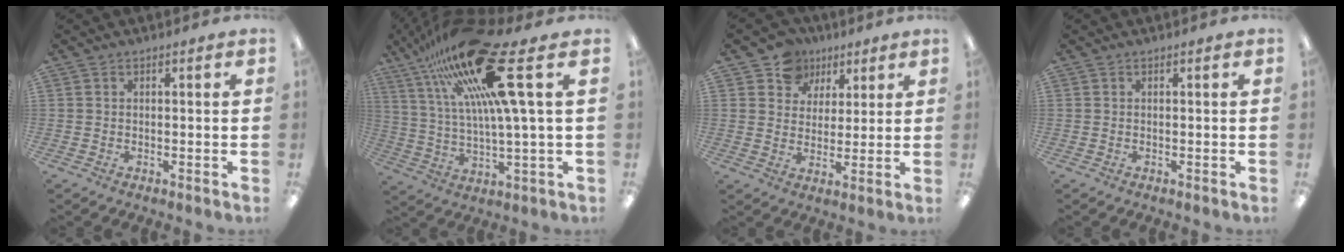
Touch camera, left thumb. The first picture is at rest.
{"total": 24.0, "force": [12.3, 5.1, 20.0], "torque": [-0.368, -0.054, 0.189]}
{"total": 9.2, "force": [5.5, 7.2, 1.2], "torque": [-0.034, -0.035, 0.104]}
{"total": 0.0}